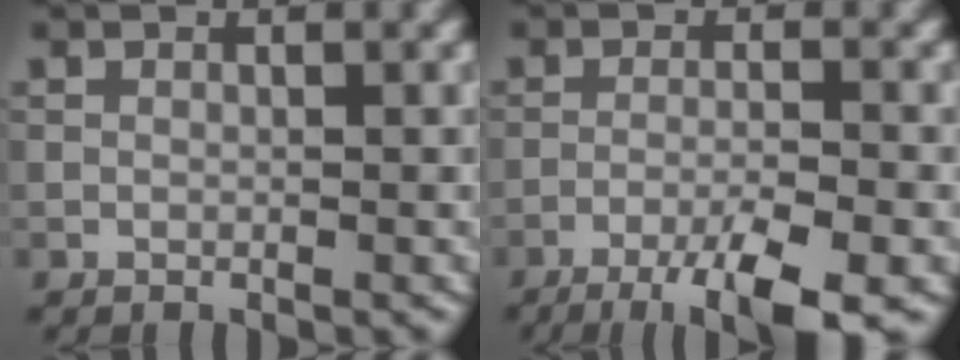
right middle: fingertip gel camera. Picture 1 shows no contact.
{"total": 7.4, "force": [-4.6, 1.3, 5.5], "torque": [-0.085, -0.008, -0.078]}